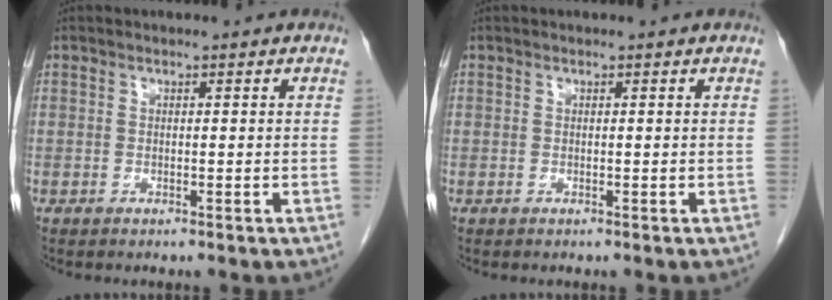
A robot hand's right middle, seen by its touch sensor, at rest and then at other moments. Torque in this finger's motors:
{"motor_torque": [0.00, 0.00, 0.00, 0.00]}